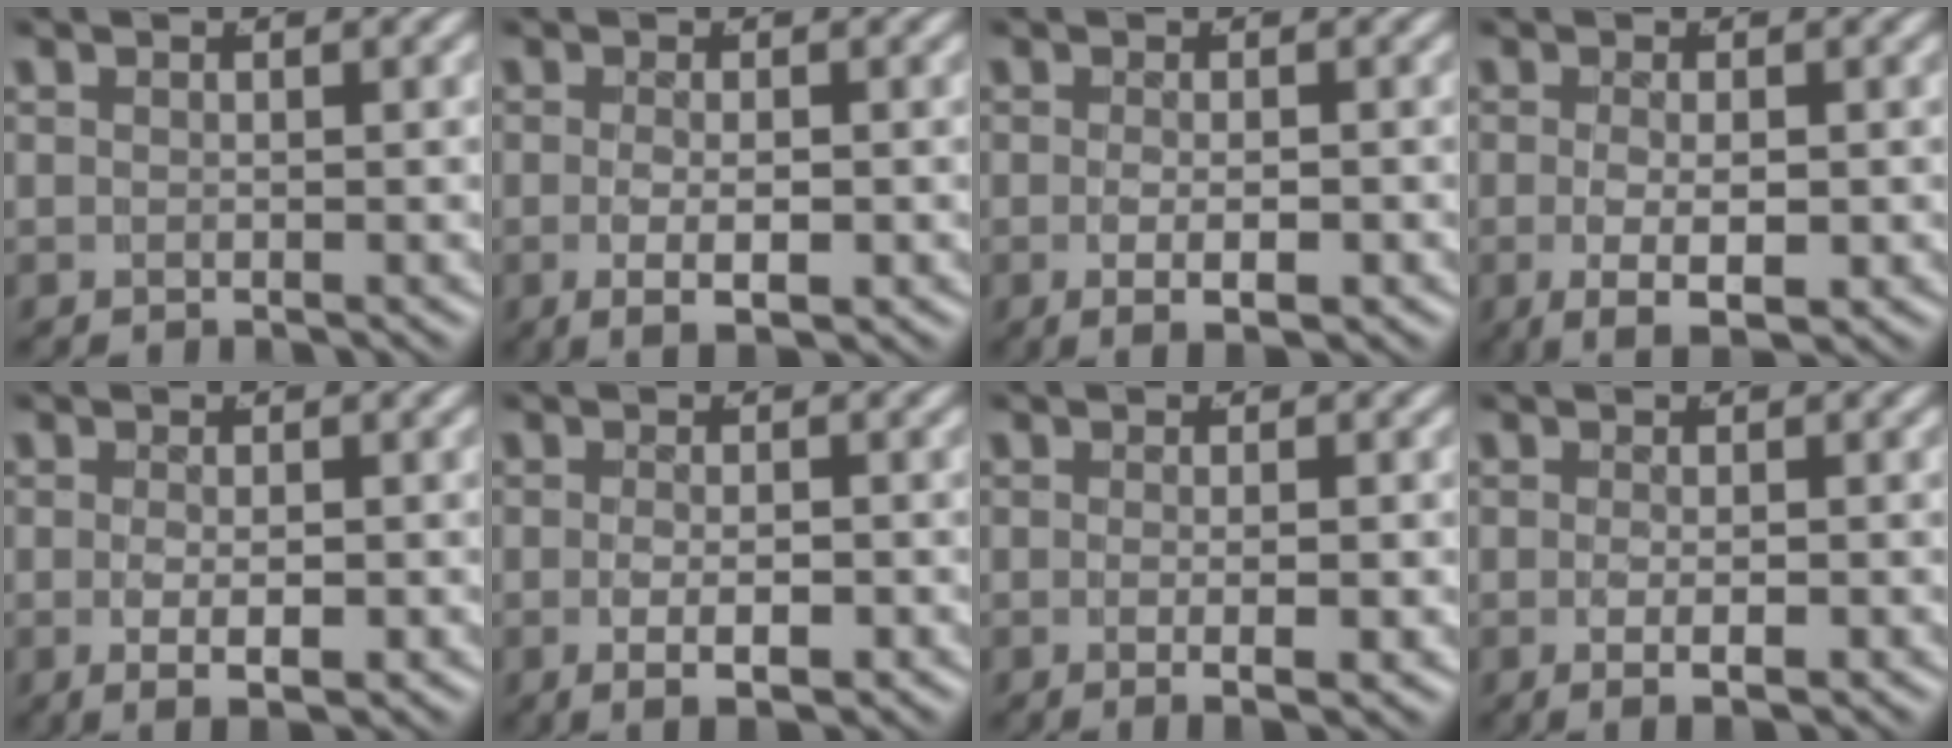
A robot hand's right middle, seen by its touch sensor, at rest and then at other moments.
{"total": 3.6, "force": [-1.4, 1.0, 3.2], "torque": [-0.062, -0.018, -0.010]}
{"total": 2.9, "force": [-1.2, 0.5, 2.6], "torque": [-0.048, -0.014, -0.010]}
{"total": 4.8, "force": [-2.0, 1.6, 4.0], "torque": [-0.080, -0.027, -0.014]}
{"total": 3.1, "force": [-1.1, 0.7, 2.8], "torque": [-0.052, -0.016, -0.005]}
{"total": 3.4, "force": [-1.5, 0.9, 2.9], "torque": [-0.055, -0.016, -0.013]}
{"total": 2.2, "force": [-0.9, -0.3, 2.0], "torque": [-0.034, -0.009, -0.010]}
{"total": 2.0, "force": [-0.9, -0.1, 1.8], "torque": [-0.036, -0.011, -0.006]}